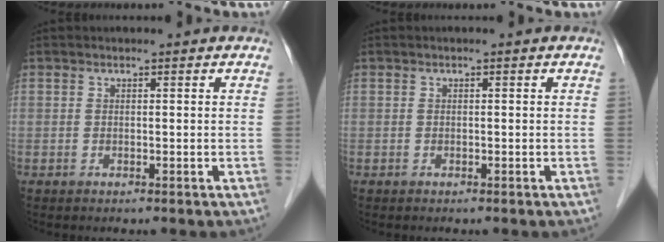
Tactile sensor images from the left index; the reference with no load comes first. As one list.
[{"total": 0.0}]